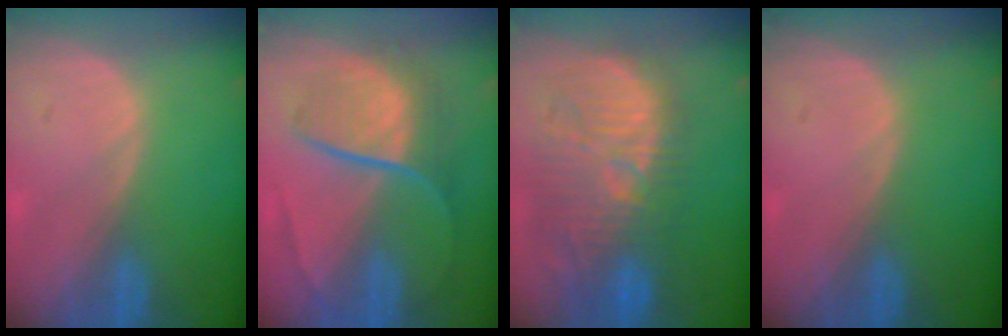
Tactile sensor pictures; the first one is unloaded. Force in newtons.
{"total": 8.6, "press": 7.8, "slide": 3.7}
{"total": 12.3, "press": 11.7, "slide": 3.8}
{"total": 0.0}